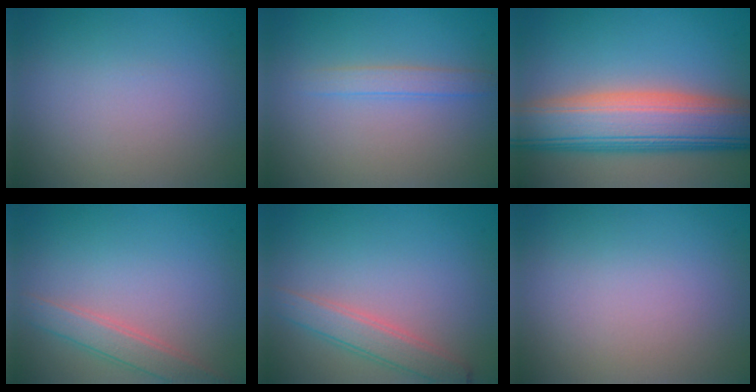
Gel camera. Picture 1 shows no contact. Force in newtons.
{"total": 1.8, "press": 1.8, "slide": 0.0}
{"total": 10.6, "press": 10.5, "slide": 0.6}
{"total": 2.7, "press": 2.7, "slide": 0.1}
{"total": 2.9, "press": 2.9, "slide": 0.1}
{"total": 0.0}